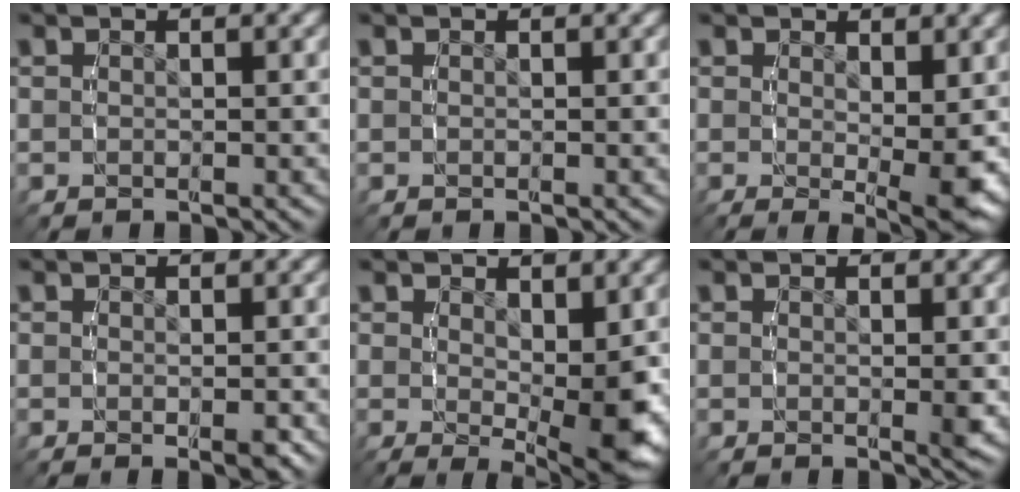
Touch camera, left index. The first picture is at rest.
{"total": 0.0}
{"total": 2.9, "force": [0.3, 0.0, 2.8], "torque": [-0.031, -0.013, 0.006]}
{"total": 0.7, "force": [-0.3, -0.1, 0.6], "torque": [-0.007, 0.001, -0.007]}
{"total": 4.3, "force": [0.3, 0.8, 4.2], "torque": [-0.054, -0.019, 0.010]}
{"total": 0.8, "force": [0.3, -0.3, 0.7], "torque": [-0.004, 0.000, 0.001]}